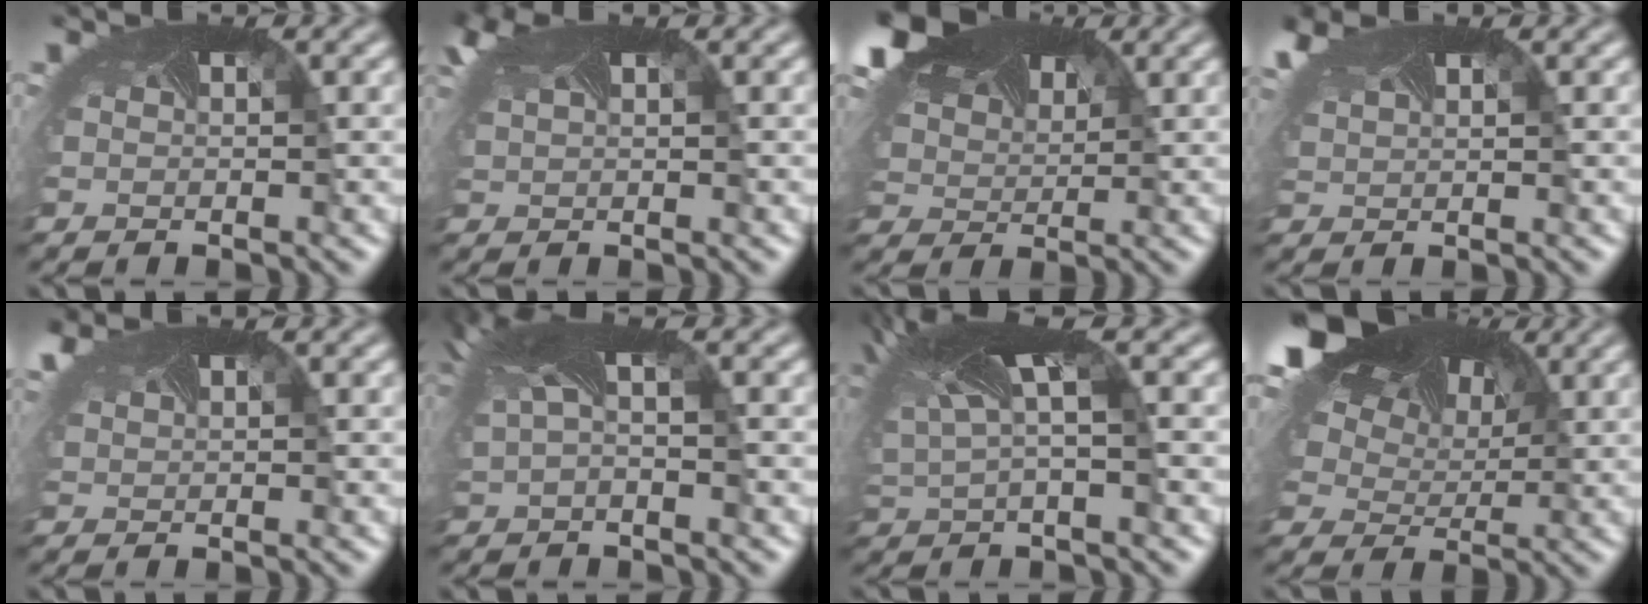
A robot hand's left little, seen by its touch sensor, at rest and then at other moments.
{"total": 4.2, "force": [2.3, 2.0, 2.9], "torque": [-0.100, 0.014, 0.054]}
{"total": 10.8, "force": [6.7, 6.1, 5.9], "torque": [-0.155, 0.021, 0.120]}
{"total": 4.2, "force": [2.6, 1.8, 2.8], "torque": [-0.096, 0.005, 0.055]}
{"total": 2.9, "force": [1.9, 1.1, 1.9], "torque": [-0.067, 0.003, 0.041]}
{"total": 7.0, "force": [2.7, 3.0, 5.7], "torque": [-0.147, 0.007, 0.061]}
{"total": 6.3, "force": [2.9, 1.5, 5.4], "torque": [-0.153, -0.002, 0.065]}
{"total": 17.0, "force": [8.7, 10.7, 9.9], "torque": [-0.253, 0.046, 0.155]}